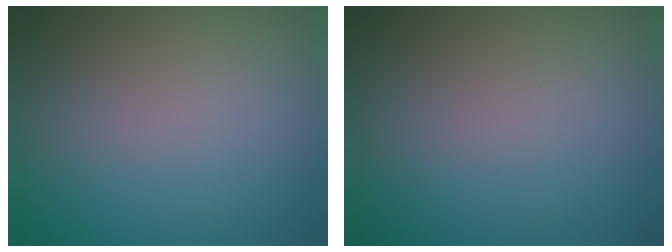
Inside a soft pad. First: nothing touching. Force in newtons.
{"total": 0.0}